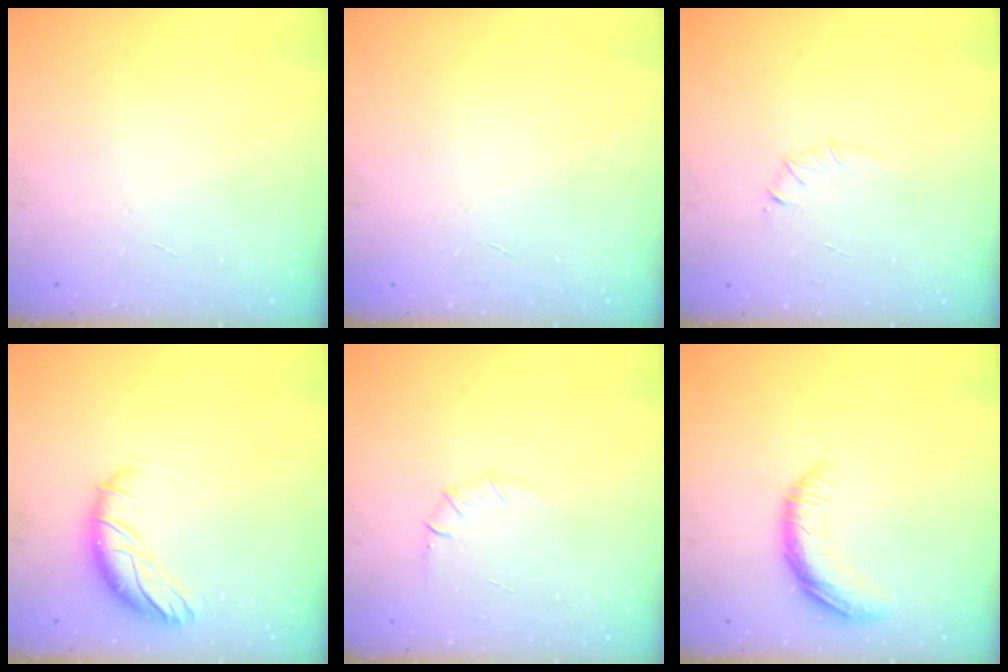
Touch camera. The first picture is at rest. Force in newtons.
{"total": 0.0}
{"total": 3.3, "press": 3.1, "slide": 1.1}
{"total": 10.9, "press": 10.6, "slide": 2.6}
{"total": 6.1, "press": 5.7, "slide": 2.1}
{"total": 11.2, "press": 11.1, "slide": 0.9}